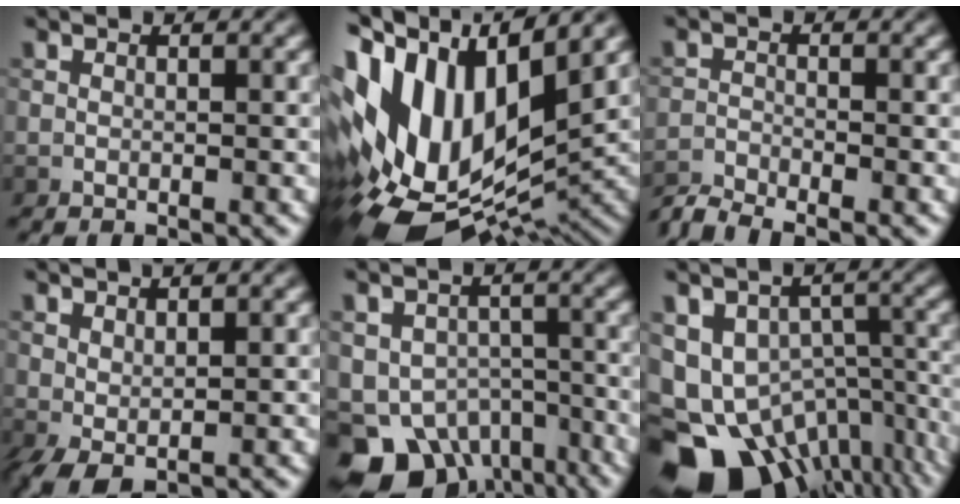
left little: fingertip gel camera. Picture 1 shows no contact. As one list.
[{"total": 17.0, "force": [1.0, 9.4, 14.1], "torque": [-0.260, 0.005, 0.026]}, {"total": 2.9, "force": [-2.8, 0.4, 0.8], "torque": [-0.017, -0.009, -0.065]}, {"total": 3.1, "force": [0.7, 1.4, 2.7], "torque": [-0.057, 0.003, 0.016]}, {"total": 9.6, "force": [-6.0, 6.4, 3.9], "torque": [-0.059, -0.024, -0.086]}, {"total": 16.8, "force": [-8.7, 11.3, 8.8], "torque": [-0.175, -0.053, -0.087]}]